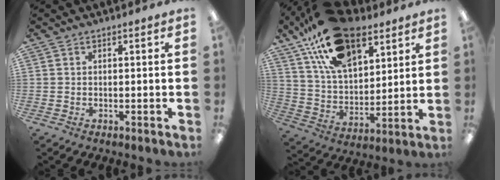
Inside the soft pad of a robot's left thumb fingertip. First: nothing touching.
{"total": 22.0, "force": [13.0, 11.8, 13.2], "torque": [-0.244, -0.050, 0.234]}